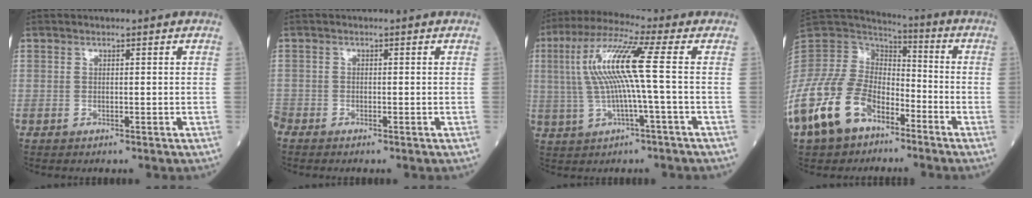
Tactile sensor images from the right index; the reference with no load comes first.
{"total": 1.3, "force": [-1.2, 0.5, 0.2], "torque": [-0.007, -0.003, -0.022]}
{"total": 10.9, "force": [0.8, -0.6, 10.8], "torque": [-0.223, 0.019, 0.013]}
{"total": 20.0, "force": [-11.8, 11.9, 11.0], "torque": [-0.274, 0.005, -0.225]}